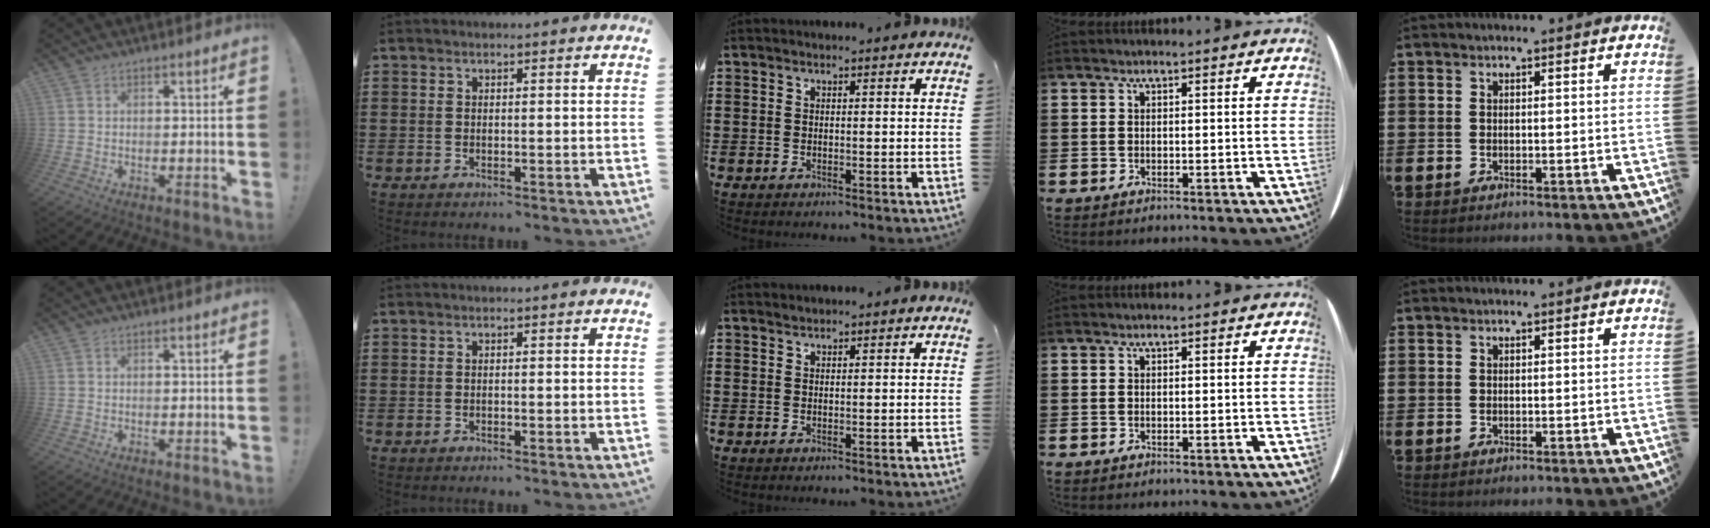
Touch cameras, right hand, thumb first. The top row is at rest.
{"middle": {"total": 0.7, "force": [0.7, 0.0, -0.2], "torque": [0.001, -0.002, 0.014]}}